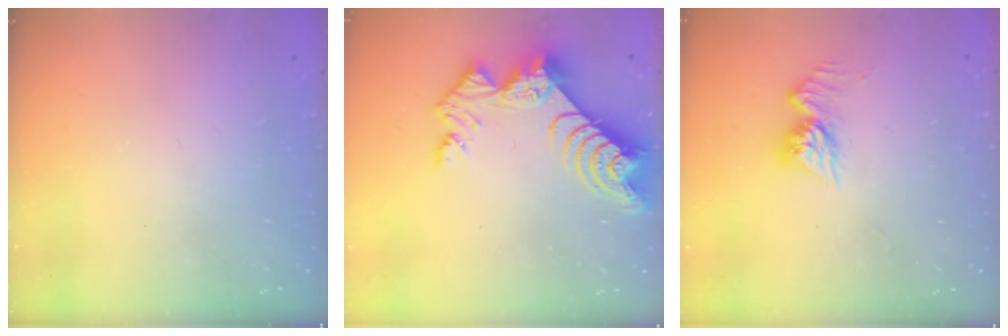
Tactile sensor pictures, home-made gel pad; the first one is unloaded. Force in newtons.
{"total": 12.5, "press": 12.5, "slide": 1.2}
{"total": 9.7, "press": 9.7, "slide": 0.9}